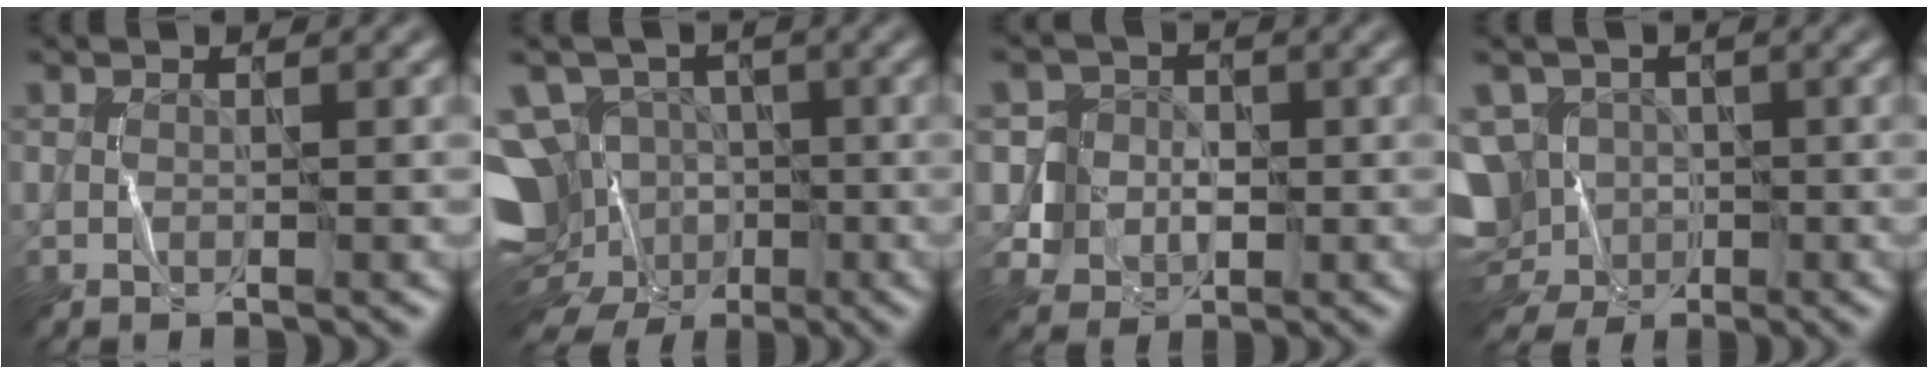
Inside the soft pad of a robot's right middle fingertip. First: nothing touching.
{"total": 11.7, "force": [-5.5, 9.3, 4.4], "torque": [-0.070, -0.007, -0.079]}
{"total": 3.7, "force": [-0.3, 3.7, 0.4], "torque": [0.011, 0.008, -0.021]}
{"total": 10.4, "force": [-4.9, 8.7, 3.1], "torque": [-0.048, -0.015, -0.093]}